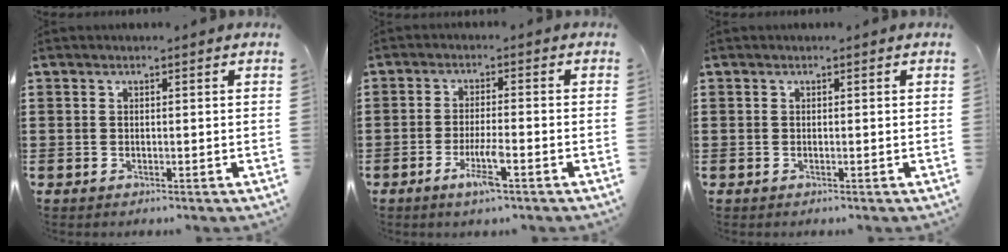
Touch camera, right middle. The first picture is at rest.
{"total": 4.8, "force": [-2.5, 0.6, 4.1], "torque": [-0.079, -0.008, -0.046]}
{"total": 0.0}